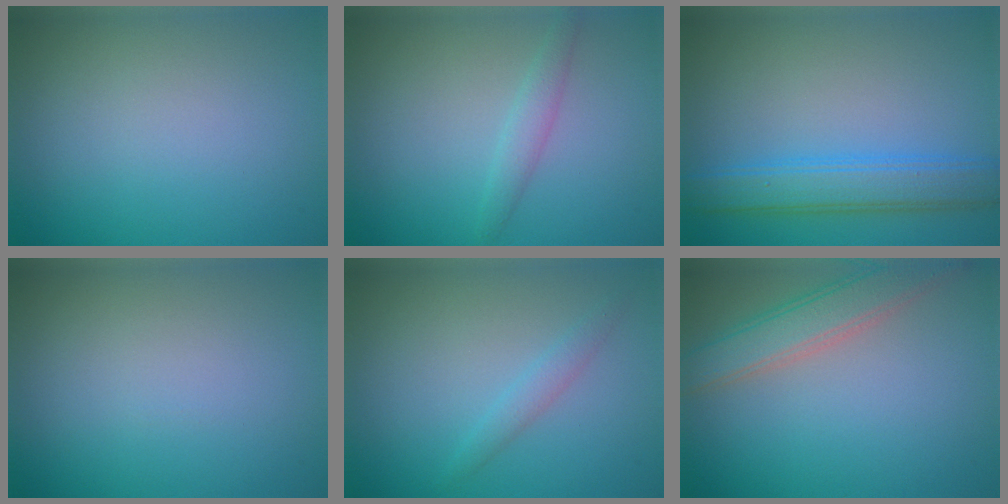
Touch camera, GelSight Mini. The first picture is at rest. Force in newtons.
{"total": 1.5, "press": 1.5, "slide": 0.1}
{"total": 4.5, "press": 4.5, "slide": 0.2}
{"total": 0.0}
{"total": 1.1, "press": 1.1, "slide": 0.1}
{"total": 4.1, "press": 4.1, "slide": 0.2}